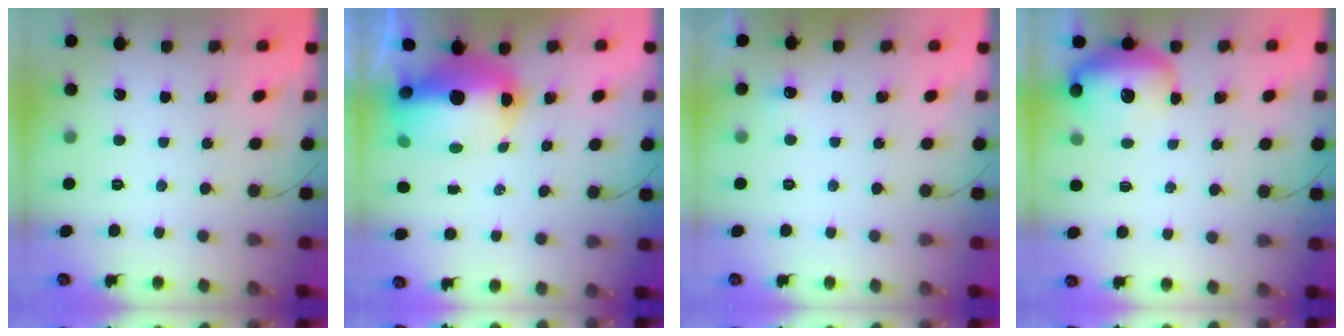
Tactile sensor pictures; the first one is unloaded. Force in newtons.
{"total": 16.0, "press": 15.5, "slide": 3.6}
{"total": 3.7, "press": 3.6, "slide": 1.1}
{"total": 19.2, "press": 15.6, "slide": 11.2}